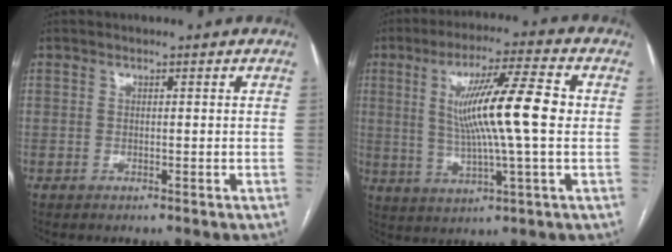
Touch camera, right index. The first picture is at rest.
{"total": 13.0, "force": [1.5, 0.2, 13.0], "torque": [-0.229, 0.006, 0.026]}